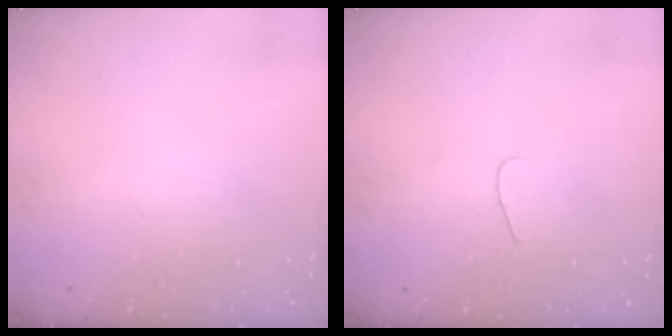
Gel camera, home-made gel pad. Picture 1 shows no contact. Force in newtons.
{"total": 3.5, "press": 3.5, "slide": 0.4}